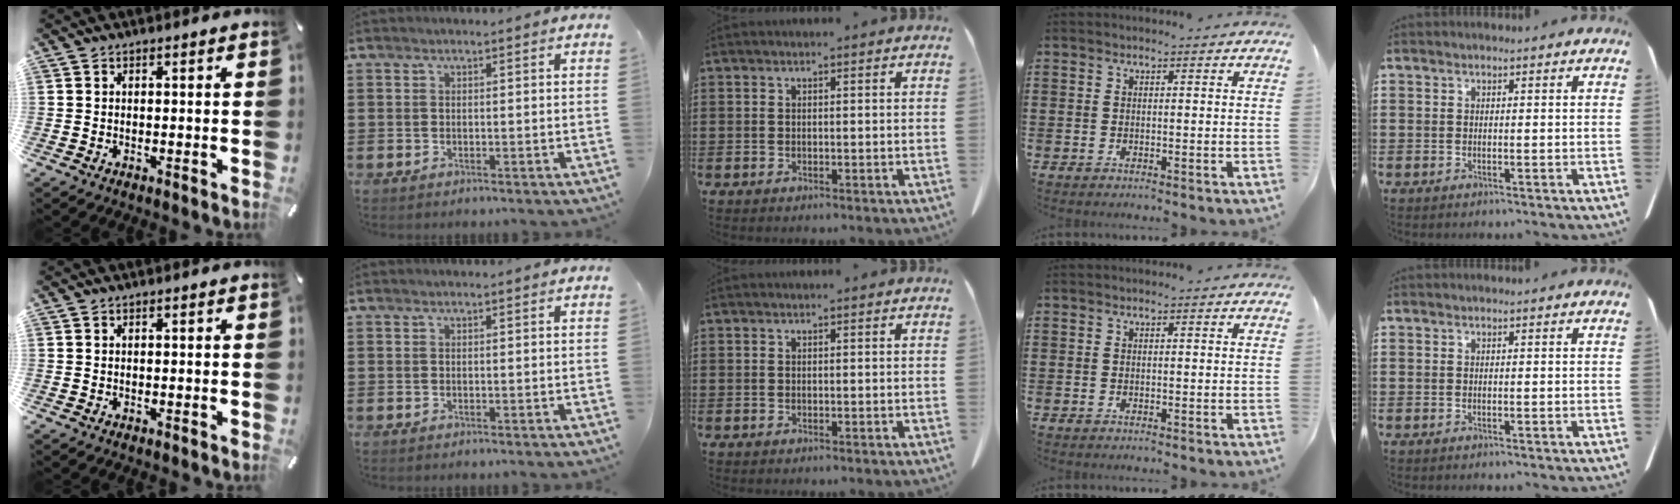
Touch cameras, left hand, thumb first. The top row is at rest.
{}